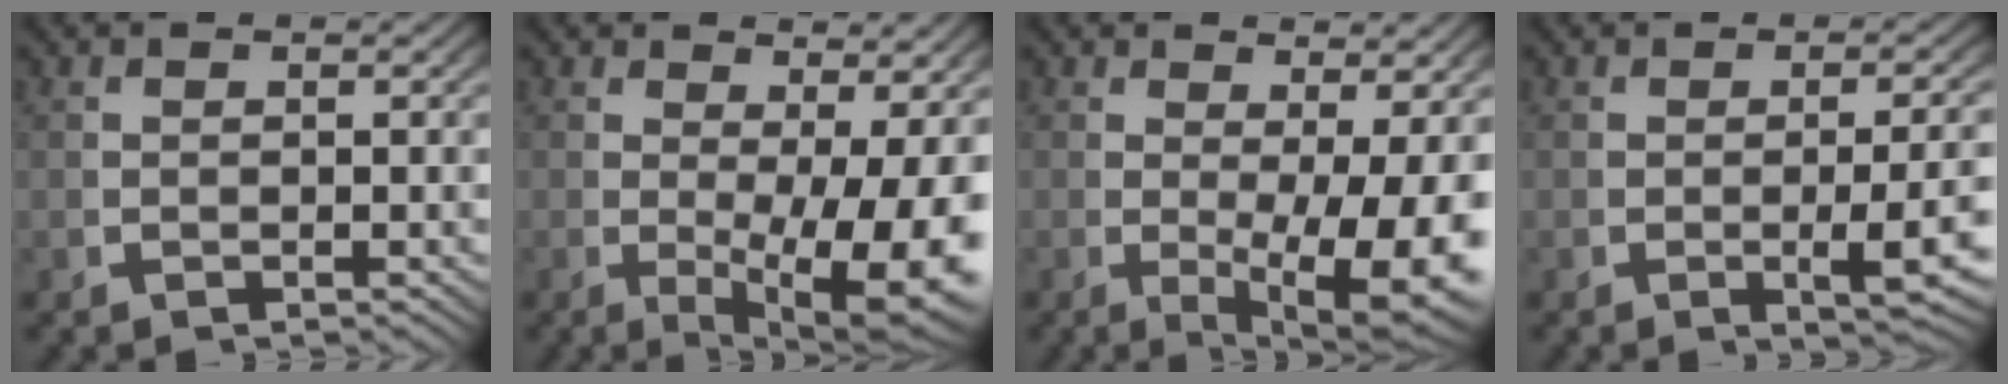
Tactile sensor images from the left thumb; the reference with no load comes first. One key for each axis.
{"total": 8.8, "fx": -0.7, "fy": 4.3, "fz": 7.7, "tx": -0.114, "ty": -0.039, "tz": 0.008}
{"total": 7.9, "fx": -0.6, "fy": 3.8, "fz": 6.9, "tx": -0.105, "ty": -0.032, "tz": 0.007}
{"total": 4.1, "fx": -1.0, "fy": 1.2, "fz": 3.8, "tx": -0.057, "ty": -0.001, "tz": -0.012}